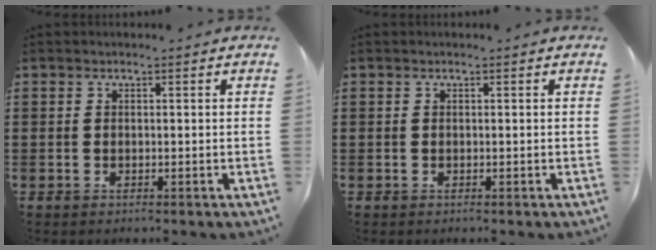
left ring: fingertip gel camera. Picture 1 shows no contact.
{"total": 0.0}